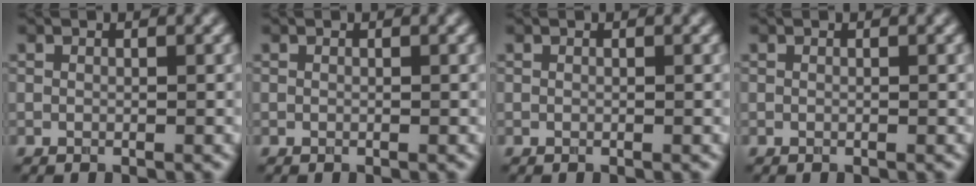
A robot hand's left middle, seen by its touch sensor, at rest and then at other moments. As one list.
[{"total": 0.0}, {"total": 0.0}, {"total": 0.0}]